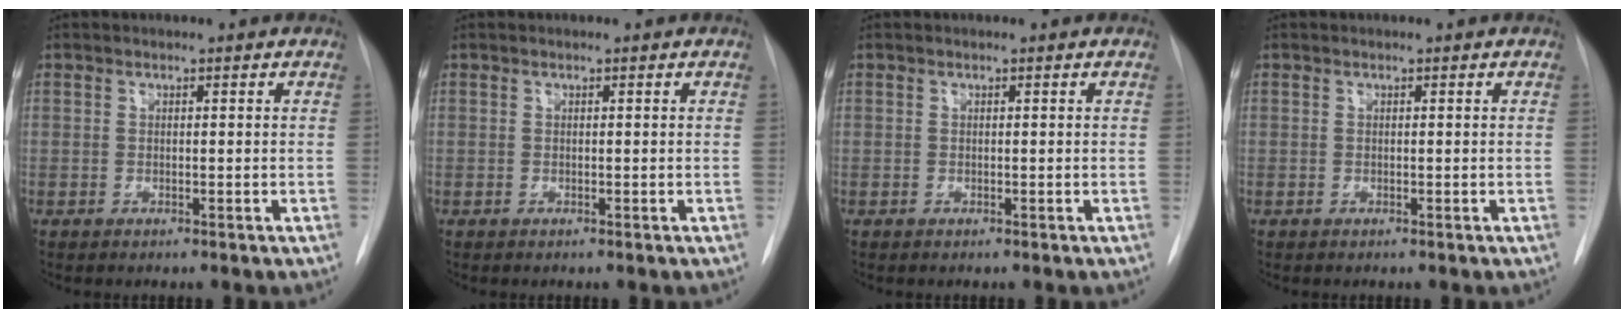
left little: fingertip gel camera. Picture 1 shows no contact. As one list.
[{"total": 0.0}, {"total": 0.0}, {"total": 0.0}]